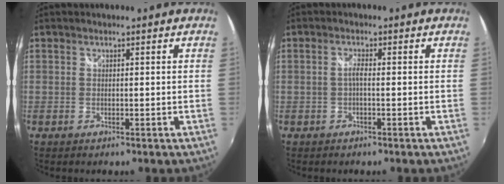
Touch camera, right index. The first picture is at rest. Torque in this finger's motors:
{"motor_torque": [0.44, -0.09, 0.15, 0.05]}